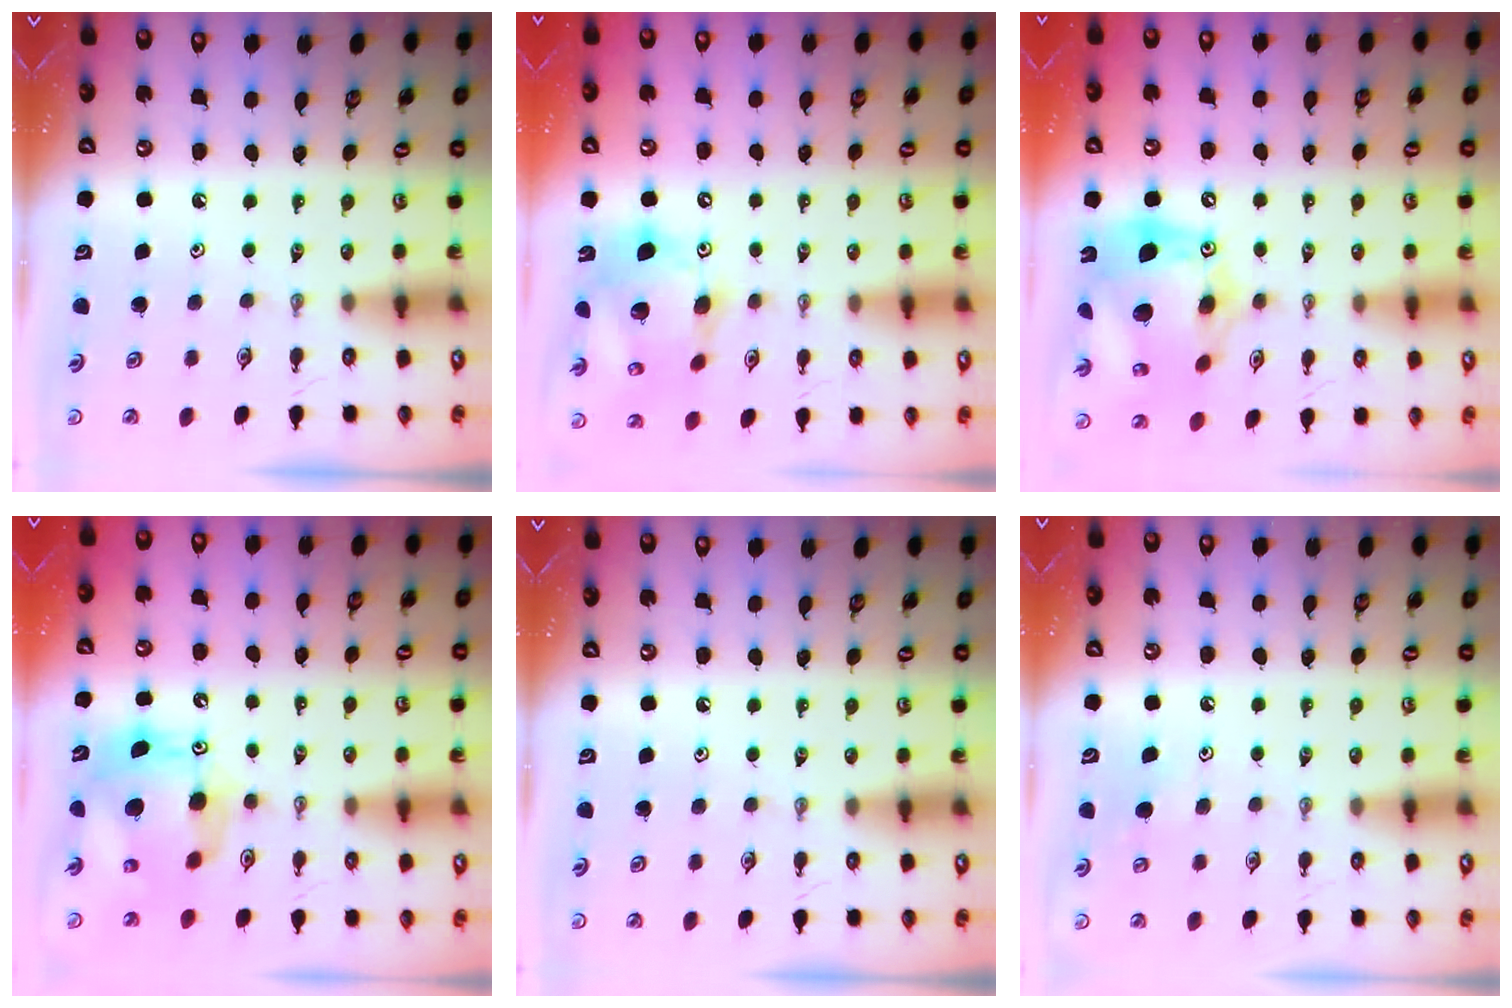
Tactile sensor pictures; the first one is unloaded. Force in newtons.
{"total": 15.6, "press": 15.4, "slide": 2.8}
{"total": 19.4, "press": 19.3, "slide": 2.1}
{"total": 14.1, "press": 14.0, "slide": 1.1}
{"total": 0.0}
{"total": 6.6, "press": 6.4, "slide": 1.8}